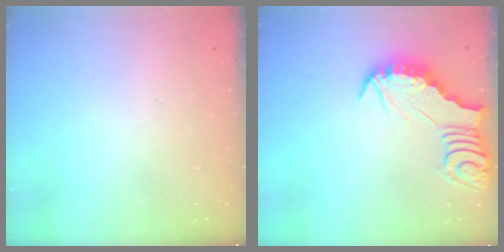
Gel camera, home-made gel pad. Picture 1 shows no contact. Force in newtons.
{"total": 2.8, "press": 2.8, "slide": 0.2}